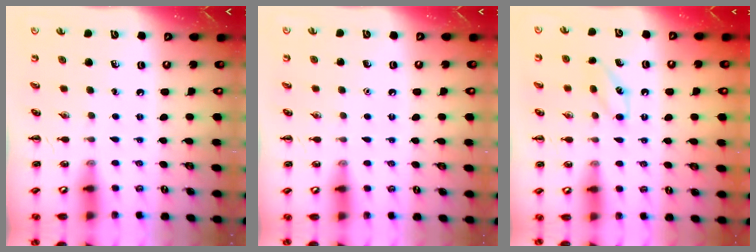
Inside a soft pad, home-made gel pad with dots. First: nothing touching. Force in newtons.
{"total": 1.5, "press": 1.5, "slide": 0.1}
{"total": 7.5, "press": 7.2, "slide": 2.0}